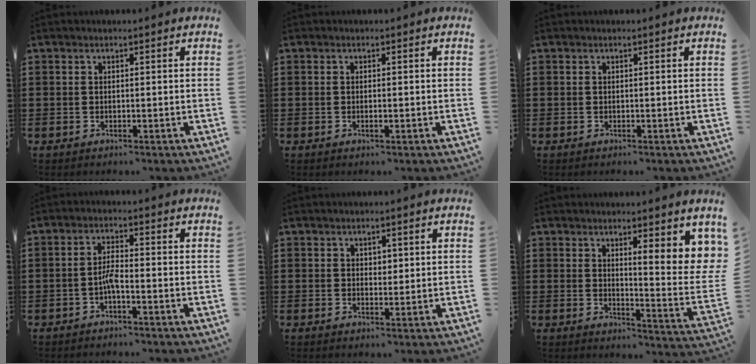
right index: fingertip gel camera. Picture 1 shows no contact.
{"total": 0.6, "force": [-0.2, 0.1, 0.5], "torque": [-0.010, -0.004, -0.002]}
{"total": 0.0}
{"total": 2.7, "force": [-1.2, 0.4, 2.4], "torque": [-0.054, 0.000, -0.026]}
{"total": 1.3, "force": [0.7, 1.0, 0.5], "torque": [-0.003, 0.003, 0.010]}
{"total": 5.4, "force": [3.6, 0.8, 3.9], "torque": [-0.065, -0.032, 0.055]}